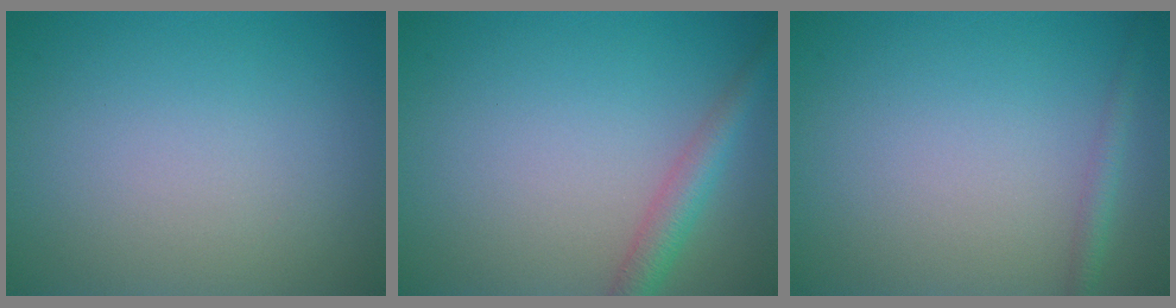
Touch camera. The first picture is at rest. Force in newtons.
{"total": 2.8, "press": 2.8, "slide": 0.1}
{"total": 1.3, "press": 1.3, "slide": 0.1}